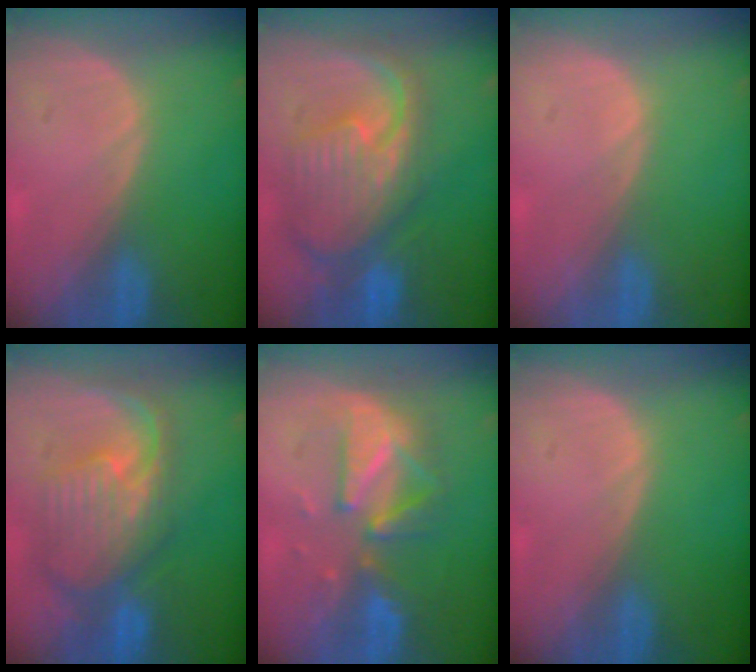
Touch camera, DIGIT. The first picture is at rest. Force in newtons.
{"total": 11.9, "press": 10.4, "slide": 5.9}
{"total": 0.0}
{"total": 10.9, "press": 9.6, "slide": 5.1}
{"total": 8.1, "press": 8.1, "slide": 0.8}
{"total": 0.0}